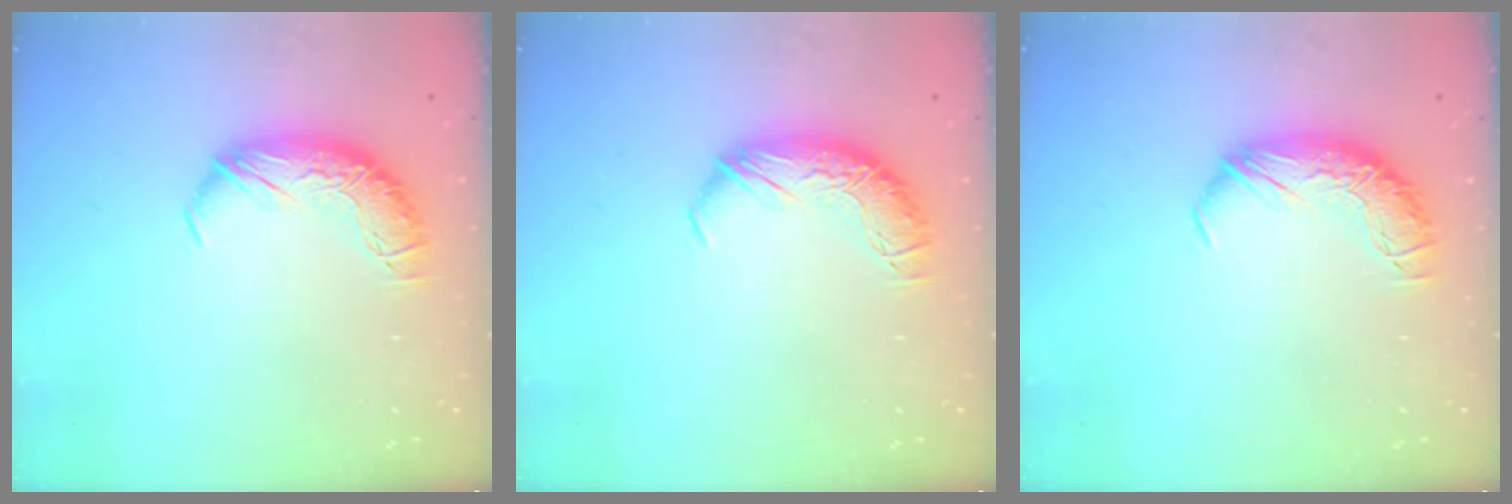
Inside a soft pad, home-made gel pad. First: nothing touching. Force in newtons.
{"total": 0.0}
{"total": 0.0}